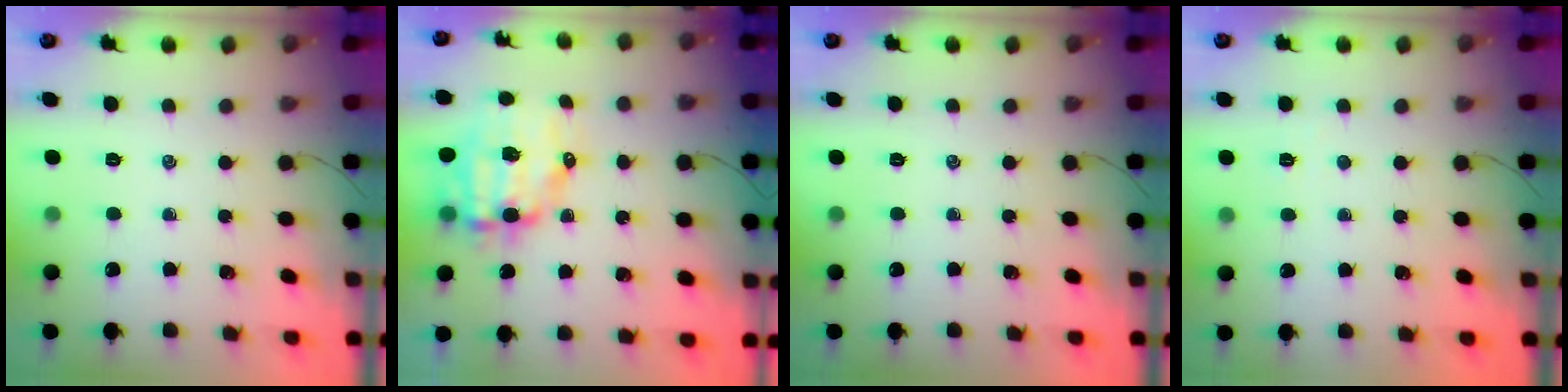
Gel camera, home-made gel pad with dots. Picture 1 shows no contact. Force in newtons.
{"total": 11.1, "press": 10.8, "slide": 2.4}
{"total": 0.0}
{"total": 1.9, "press": 1.8, "slide": 0.6}